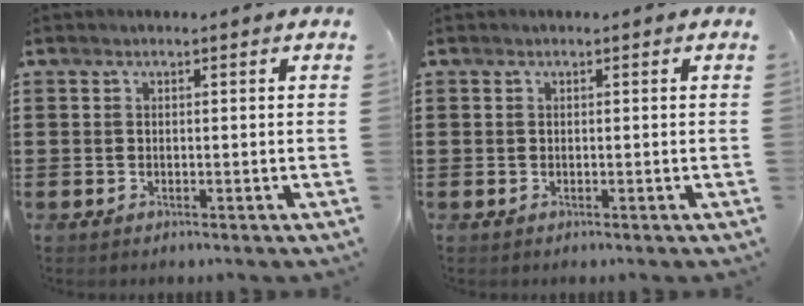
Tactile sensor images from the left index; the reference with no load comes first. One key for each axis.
{"total": 0.0}